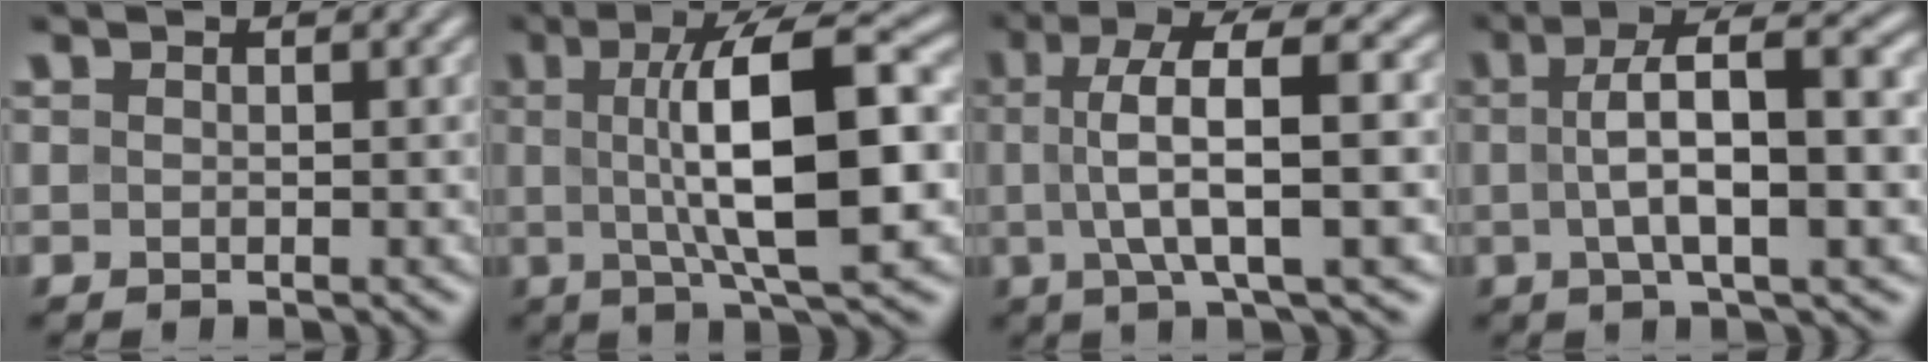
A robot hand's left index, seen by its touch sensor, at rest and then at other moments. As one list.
[{"total": 11.1, "force": [0.5, 3.0, 10.7], "torque": [-0.158, 0.009, 0.006]}, {"total": 8.6, "force": [1.0, 2.2, 8.3], "torque": [-0.128, 0.018, 0.010]}, {"total": 8.5, "force": [1.0, 2.3, 8.1], "torque": [-0.123, 0.018, 0.010]}]